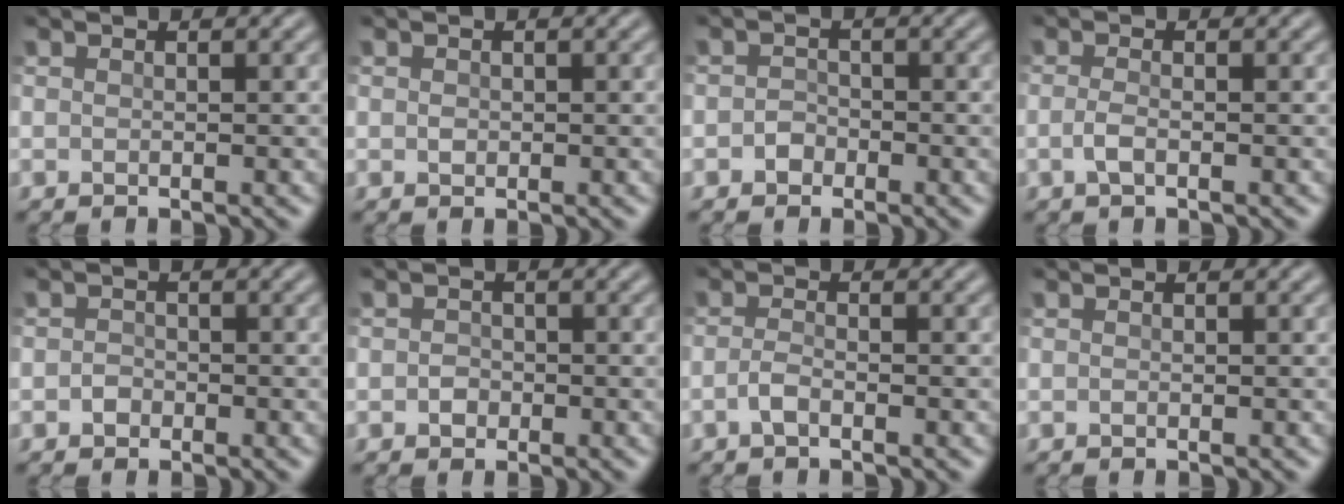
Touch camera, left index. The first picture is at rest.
{"total": 0.6, "force": [0.2, 0.5, 0.2], "torque": [-0.003, 0.003, 0.001]}
{"total": 1.1, "force": [-0.5, 1.0, 0.2], "torque": [0.002, 0.009, -0.011]}
{"total": 1.1, "force": [-0.3, 0.3, 1.0], "torque": [-0.026, 0.005, -0.009]}
{"total": 0.8, "force": [-0.4, 0.7, 0.1], "torque": [0.001, 0.005, -0.008]}
{"total": 1.0, "force": [-0.3, 0.9, 0.2], "torque": [0.001, 0.004, -0.007]}
{"total": 1.1, "force": [-0.6, 0.3, 0.9], "torque": [-0.021, 0.006, -0.015]}
{"total": 0.0}